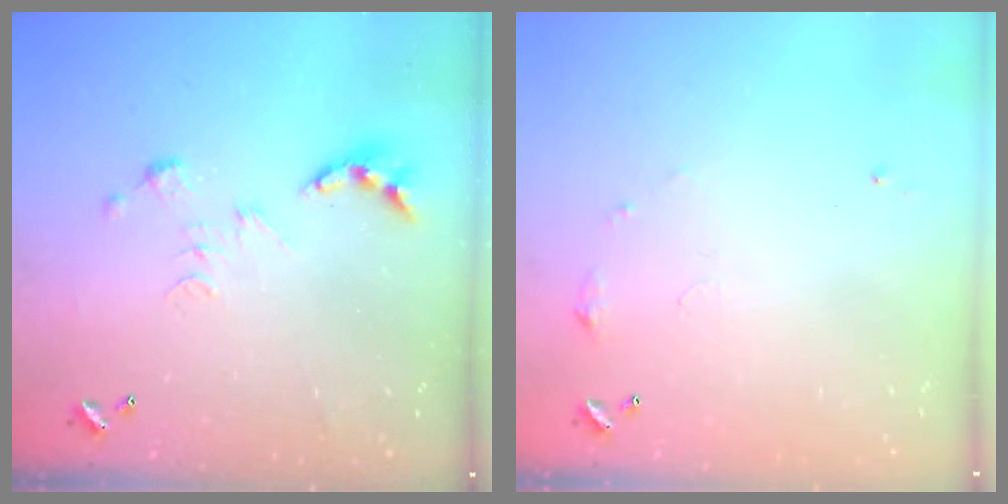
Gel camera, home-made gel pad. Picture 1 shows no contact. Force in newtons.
{"total": 5.9, "press": 5.9, "slide": 0.8}